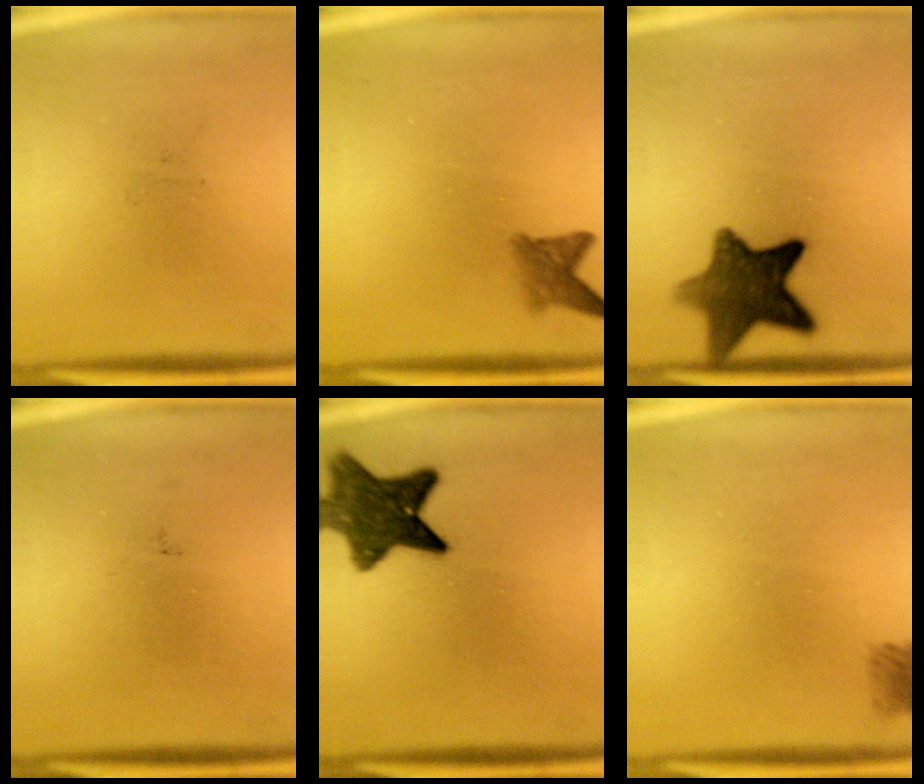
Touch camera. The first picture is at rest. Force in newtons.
{"total": 2.5}
{"total": 11.1}
{"total": 0.0}
{"total": 9.9}
{"total": 2.1}